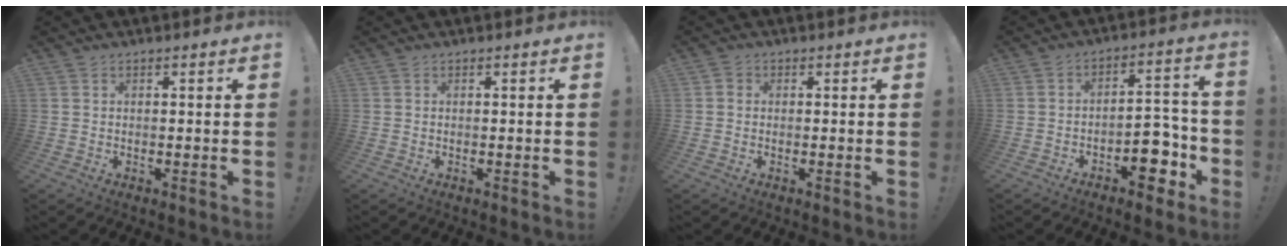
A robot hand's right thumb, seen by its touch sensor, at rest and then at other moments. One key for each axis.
{"total": 0.0}
{"total": 1.2, "fx": -0.1, "fy": 1.2, "fz": 0.3, "tx": 0.000, "ty": 0.001, "tz": -0.003}
{"total": 11.3, "fx": -5.5, "fy": 6.3, "fz": 7.6, "tx": -0.068, "ty": 0.039, "tz": -0.092}